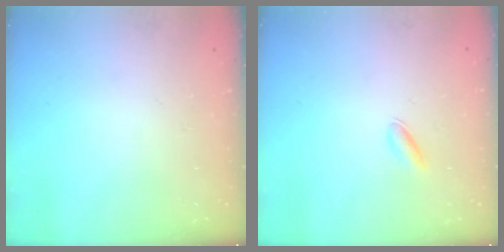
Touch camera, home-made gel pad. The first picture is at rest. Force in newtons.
{"total": 2.6, "press": 2.5, "slide": 0.6}